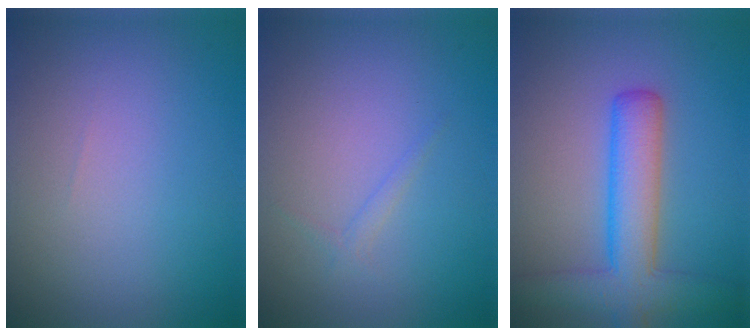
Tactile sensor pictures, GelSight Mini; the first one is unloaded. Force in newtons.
{"total": 0.8, "press": 0.8, "slide": 0.1}
{"total": 5.8, "press": 5.8, "slide": 0.2}